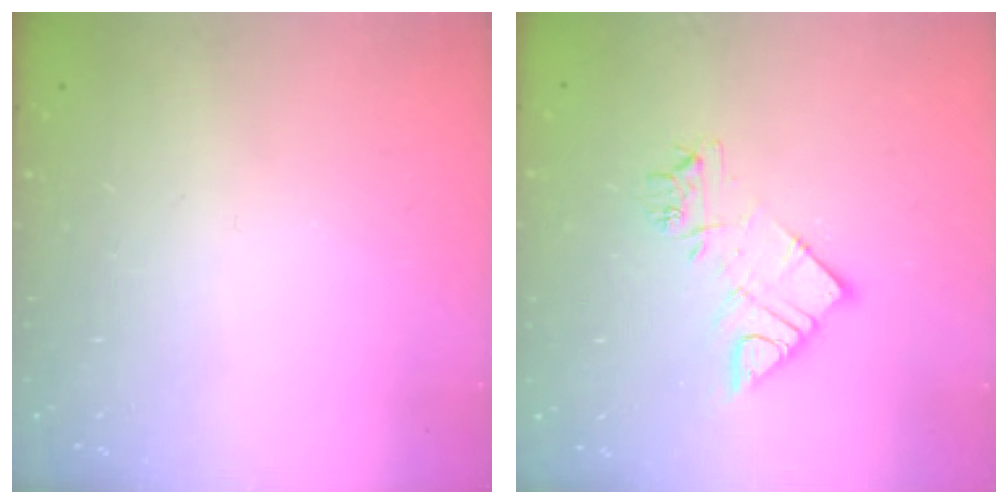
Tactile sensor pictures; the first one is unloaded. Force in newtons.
{"total": 10.5, "press": 10.5, "slide": 1.0}